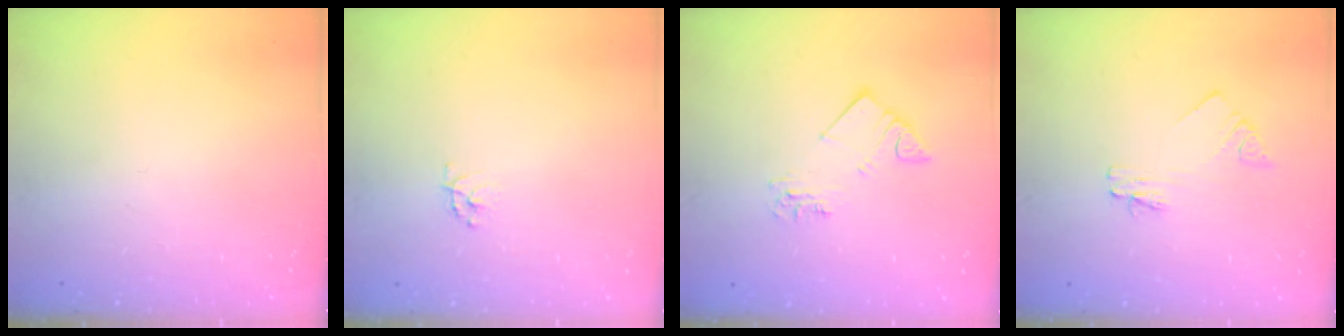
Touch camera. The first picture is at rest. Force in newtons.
{"total": 3.3, "press": 3.2, "slide": 0.3}
{"total": 4.1, "press": 4.1, "slide": 0.3}
{"total": 2.2, "press": 2.2, "slide": 0.3}